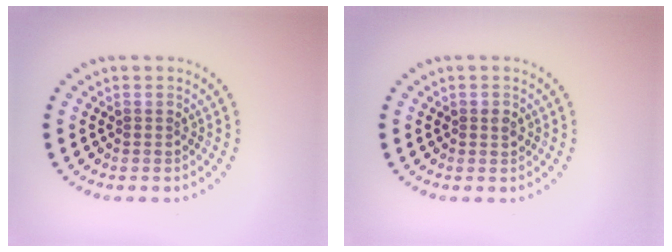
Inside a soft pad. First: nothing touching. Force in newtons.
{"total": 1.0, "press": 0.9, "slide": 0.3}